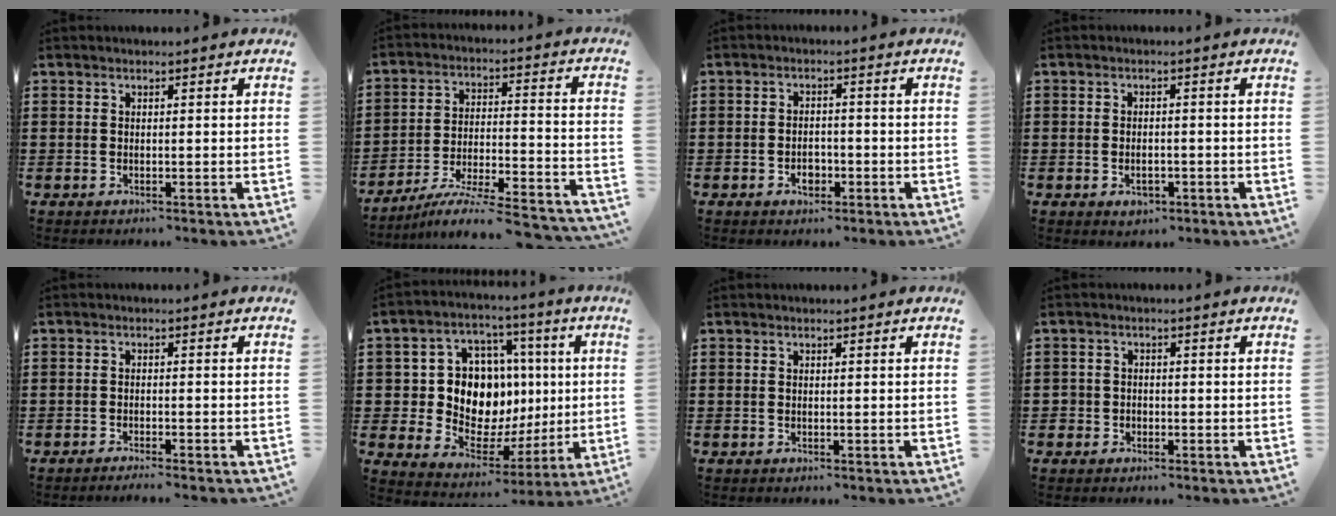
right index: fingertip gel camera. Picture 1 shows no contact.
{"total": 7.8, "force": [-6.9, 0.1, 3.7], "torque": [-0.064, -0.006, -0.138]}
{"total": 2.7, "force": [-1.2, 1.7, 1.7], "torque": [-0.025, 0.000, -0.024]}
{"total": 2.3, "force": [-0.9, 1.3, 1.6], "torque": [-0.032, 0.002, -0.018]}
{"total": 1.5, "force": [-1.4, -0.2, 0.4], "torque": [-0.008, 0.002, -0.028]}
{"total": 11.9, "force": [1.6, 9.8, 6.5], "torque": [-0.136, 0.000, 0.039]}
{"total": 0.0}
{"total": 1.6, "force": [-0.8, 1.4, 0.0], "torque": [-0.006, 0.003, -0.020]}